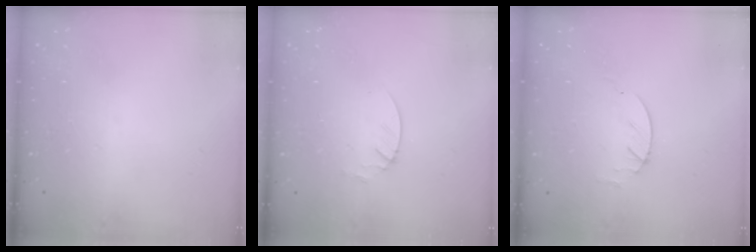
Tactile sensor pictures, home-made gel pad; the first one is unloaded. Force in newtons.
{"total": 2.1, "press": 2.1, "slide": 0.2}
{"total": 1.9, "press": 1.9, "slide": 0.3}